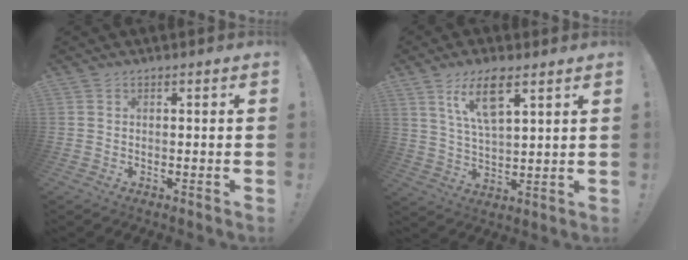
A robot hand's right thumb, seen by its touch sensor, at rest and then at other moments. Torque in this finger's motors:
{"motor_torque": [0.15, 0.15, 0.11, 0.09, 0.06]}